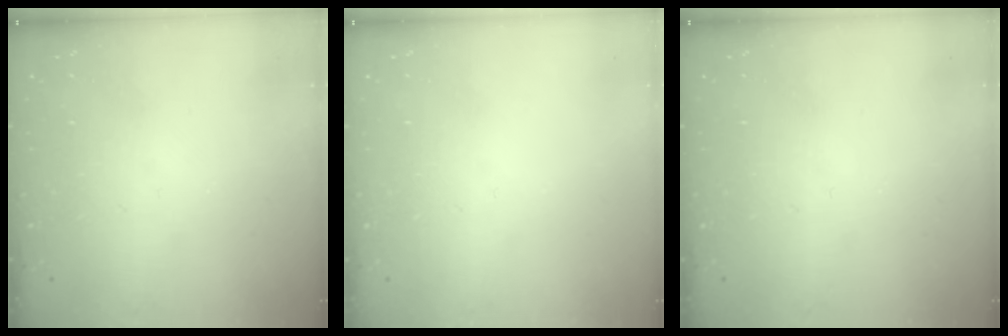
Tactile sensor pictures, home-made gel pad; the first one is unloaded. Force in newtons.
{"total": 0.0}
{"total": 0.0}